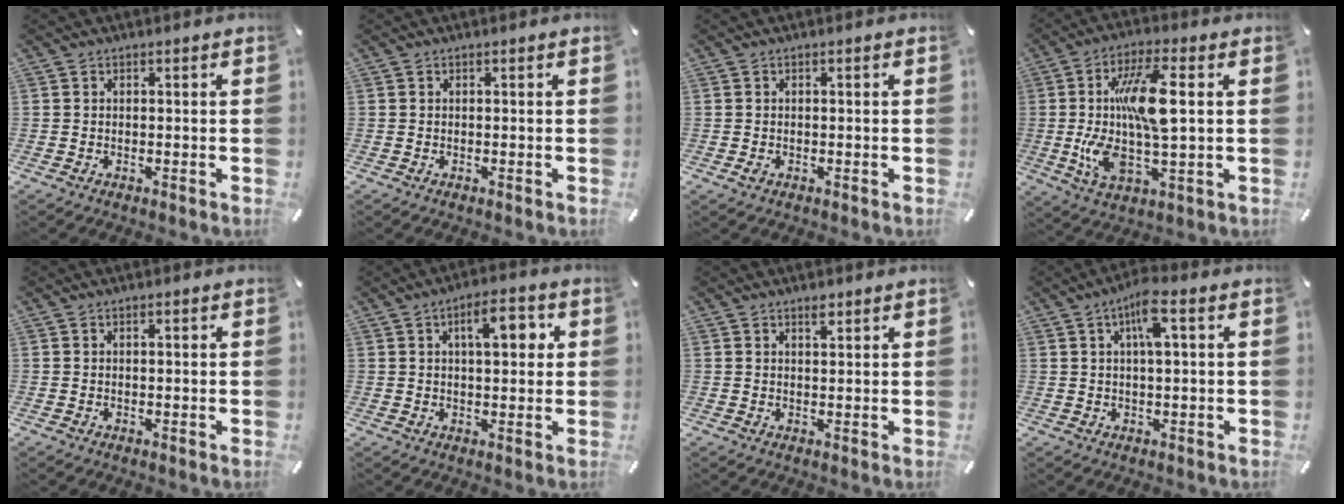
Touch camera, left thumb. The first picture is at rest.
{"total": 0.0}
{"total": 0.9, "force": [-0.3, 0.6, 0.5], "torque": [-0.009, 0.002, -0.006]}
{"total": 16.9, "force": [1.5, 5.5, 15.9], "torque": [-0.320, -0.005, 0.021]}
{"total": 0.6, "force": [0.1, 0.2, 0.5], "torque": [-0.009, 0.003, 0.000]}
{"total": 7.9, "force": [2.5, 3.3, 6.7], "torque": [-0.096, -0.004, 0.031]}
{"total": 2.0, "force": [1.5, 0.8, 1.1], "torque": [-0.008, -0.006, 0.023]}
{"total": 6.7, "force": [2.2, 1.6, 6.1], "torque": [-0.113, 0.004, 0.034]}